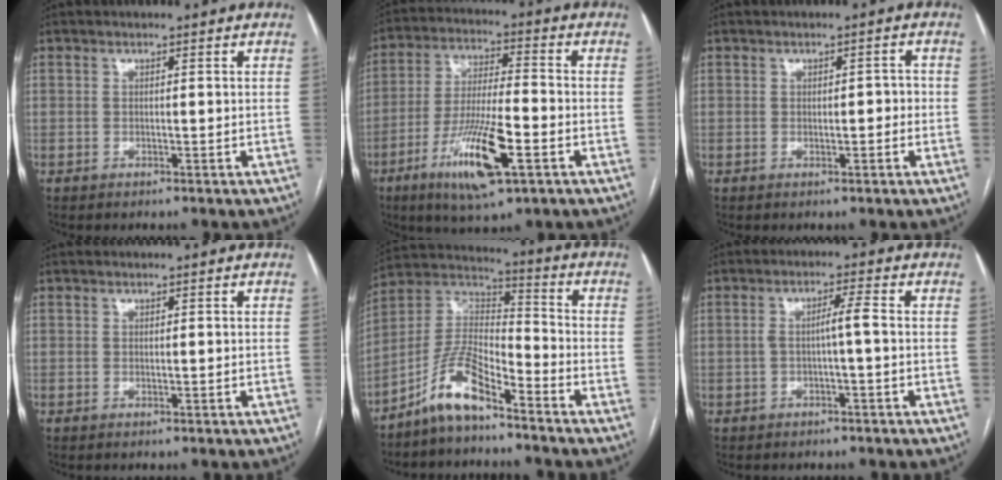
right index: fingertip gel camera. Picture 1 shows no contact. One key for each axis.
{"total": 13.9, "fx": -6.0, "fy": 2.4, "fz": 12.3, "tx": -0.239, "ty": -0.018, "tz": -0.103}
{"total": 2.3, "fx": -0.3, "fy": 0.8, "fz": 2.1, "tx": -0.029, "ty": 0.007, "tz": -0.002}
{"total": 0.0}
{"total": 9.9, "fx": -7.1, "fy": 2.6, "fz": 6.3, "tx": -0.137, "ty": 0.022, "tz": -0.141}
{"total": 3.0, "fx": -0.5, "fy": -0.2, "fz": 2.9, "tx": -0.051, "ty": 0.009, "tz": -0.006}